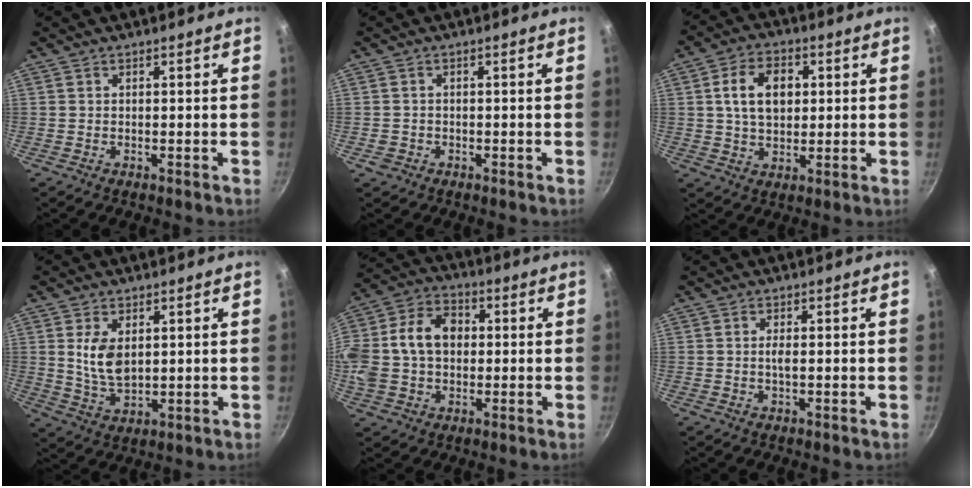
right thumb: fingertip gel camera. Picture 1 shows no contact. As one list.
[{"total": 1.8, "force": [-0.7, 1.6, 0.6], "torque": [-0.007, 0.005, -0.008]}, {"total": 10.1, "force": [1.9, 6.9, 7.1], "torque": [-0.105, 0.007, 0.028]}, {"total": 7.1, "force": [1.8, 4.1, 5.5], "torque": [-0.099, -0.021, 0.041]}, {"total": 17.0, "force": [1.1, 12.6, 11.4], "torque": [-0.221, 0.035, 0.009]}, {"total": 1.4, "force": [0.0, 0.3, 1.3], "torque": [-0.030, 0.000, -0.003]}]